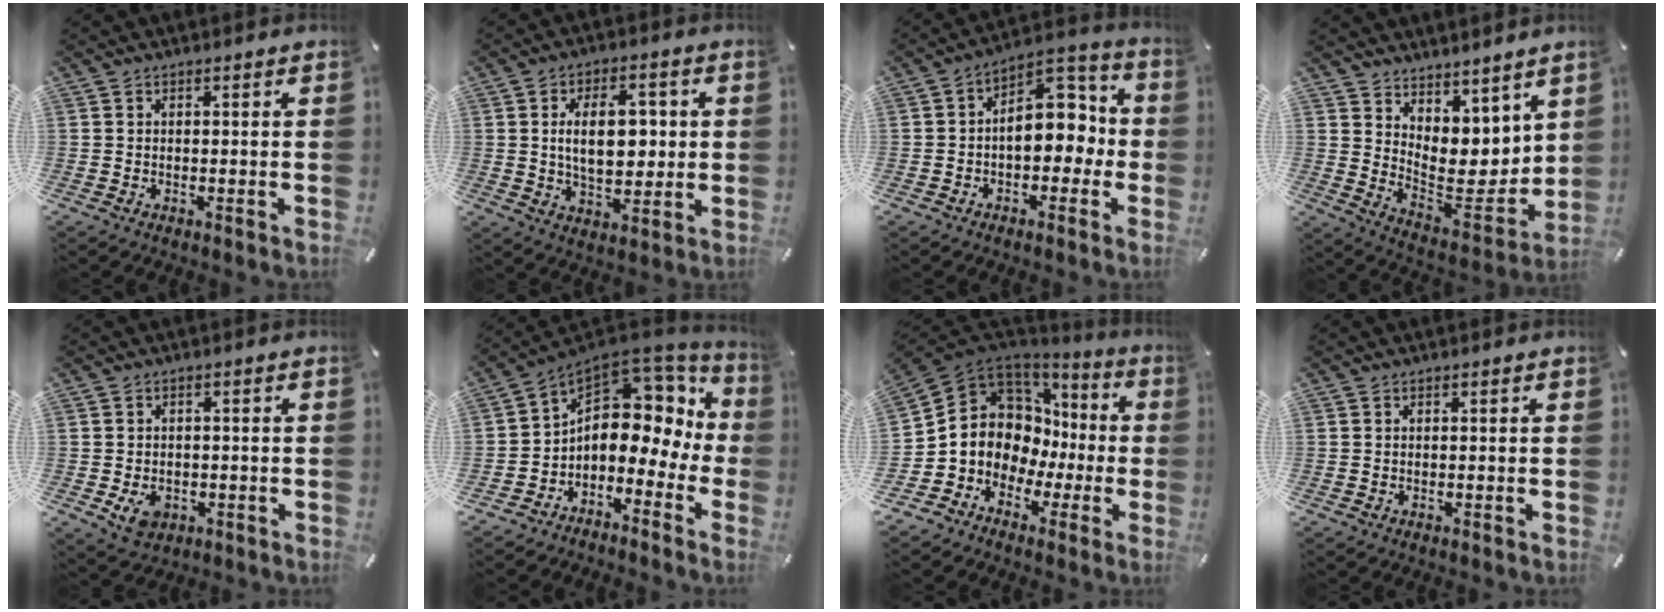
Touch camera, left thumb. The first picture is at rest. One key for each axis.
{"total": 11.7, "fx": 1.9, "fy": 6.8, "fz": 9.4, "tx": -0.163, "ty": 0.002, "tz": 0.027}
{"total": 12.1, "fx": 0.5, "fy": 8.7, "fz": 8.5, "tx": -0.088, "ty": -0.013, "tz": 0.009}
{"total": 8.4, "fx": 4.3, "fy": 6.5, "fz": 3.2, "tx": -0.028, "ty": -0.069, "tz": 0.089}
{"total": 5.1, "fx": -1.6, "fy": 4.1, "fz": 2.6, "tx": -0.037, "ty": -0.001, "tz": -0.030}
{"total": 9.5, "fx": 2.2, "fy": 7.3, "fz": 5.6, "tx": -0.089, "ty": -0.037, "tz": 0.039}
{"total": 9.2, "fx": -0.2, "fy": 8.9, "fz": 2.2, "tx": -0.060, "ty": -0.042, "tz": 0.003}
{"total": 0.0}